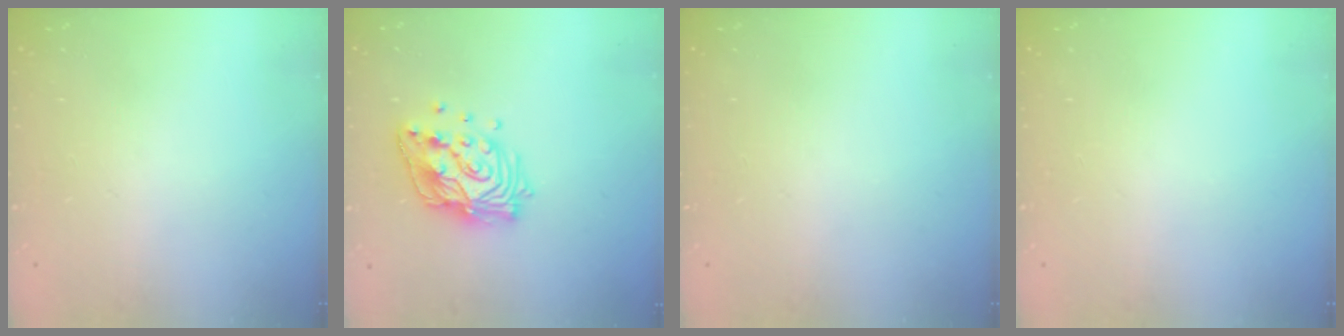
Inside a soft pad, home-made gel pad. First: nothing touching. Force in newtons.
{"total": 15.9, "press": 15.8, "slide": 1.8}
{"total": 0.0}
{"total": 0.0}